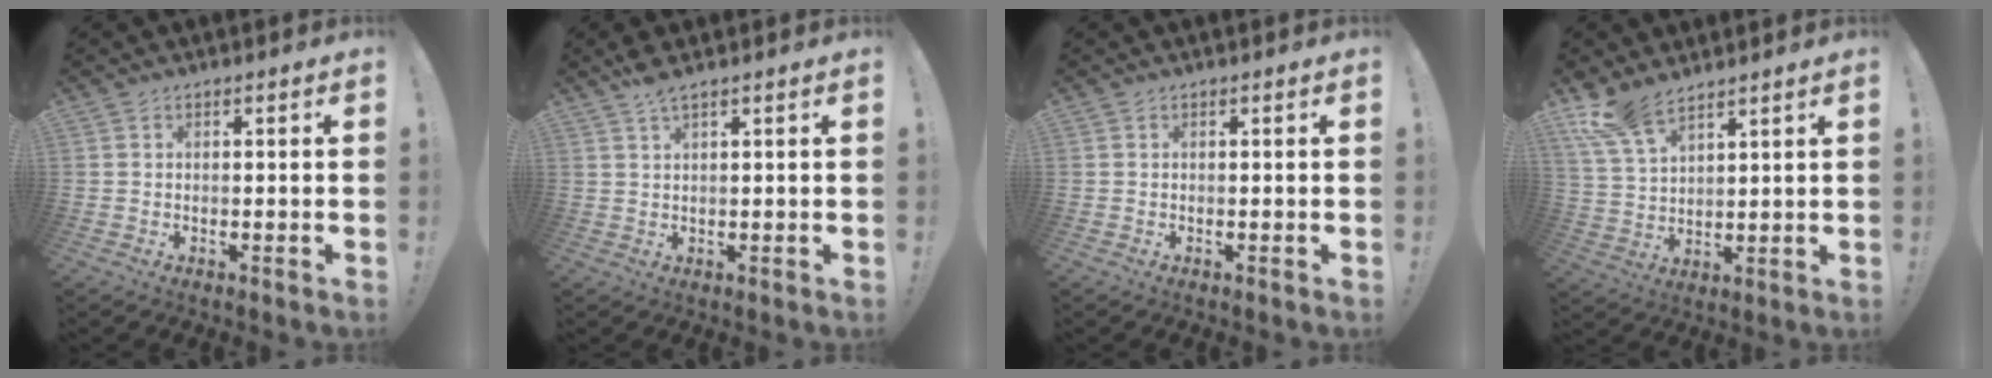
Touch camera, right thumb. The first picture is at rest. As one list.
[{"total": 3.4, "force": [2.5, 0.1, 2.2], "torque": [-0.048, -0.010, 0.045]}, {"total": 0.0}, {"total": 9.6, "force": [7.9, 3.3, 4.3], "torque": [-0.092, -0.042, 0.154]}]